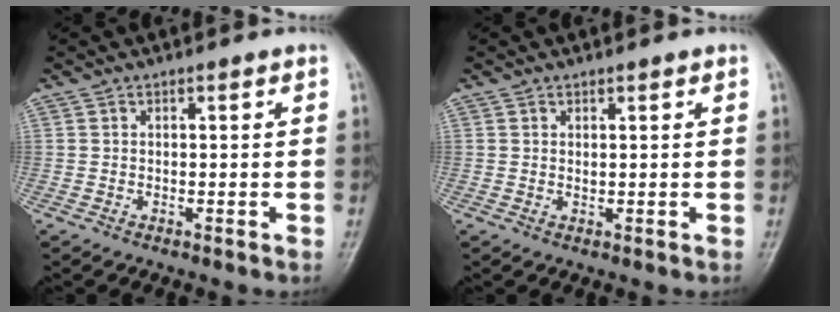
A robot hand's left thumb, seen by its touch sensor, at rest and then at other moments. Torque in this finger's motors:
{"motor_torque": [-0.04, -0.03, 0.02, -0.05, 0.01]}